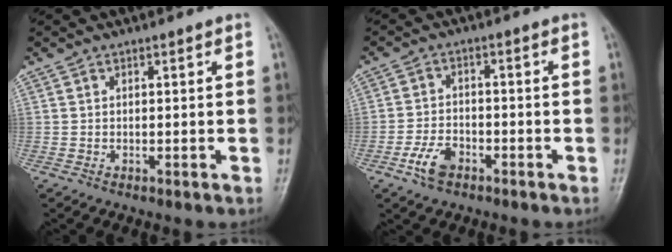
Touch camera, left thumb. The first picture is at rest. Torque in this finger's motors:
{"motor_torque": [-0.51, 0.85, 0.46, 0.44, 0.06]}